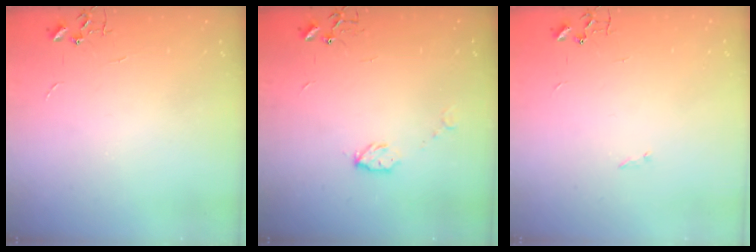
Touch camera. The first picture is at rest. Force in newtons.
{"total": 5.1, "press": 5.0, "slide": 0.7}
{"total": 0.9, "press": 0.9, "slide": 0.2}